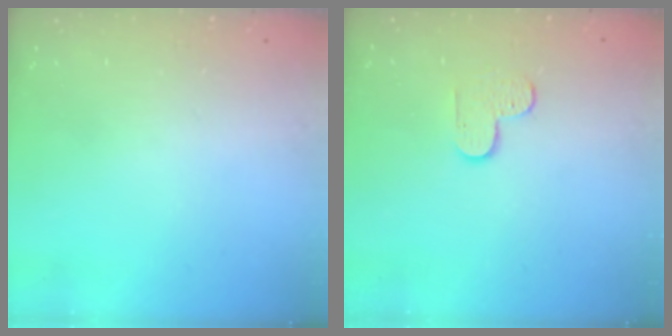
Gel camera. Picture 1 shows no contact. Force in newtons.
{"total": 3.7, "press": 3.7, "slide": 0.4}